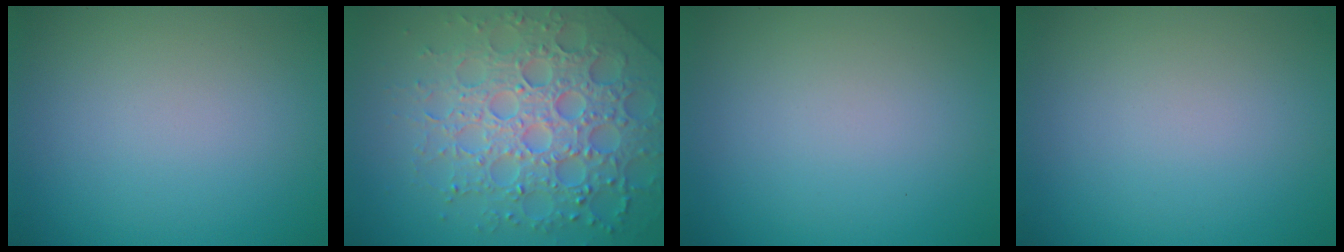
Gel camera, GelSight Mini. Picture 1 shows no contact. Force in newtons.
{"total": 7.2, "press": 7.0, "slide": 1.7}
{"total": 0.0}
{"total": 0.0}